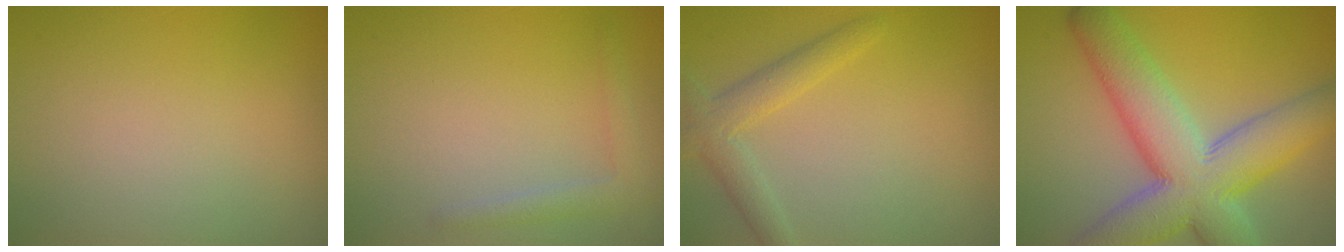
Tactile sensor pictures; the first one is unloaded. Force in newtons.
{"total": 1.8, "press": 1.8, "slide": 0.2}
{"total": 2.8, "press": 2.8, "slide": 0.1}
{"total": 11.1, "press": 11.1, "slide": 0.8}